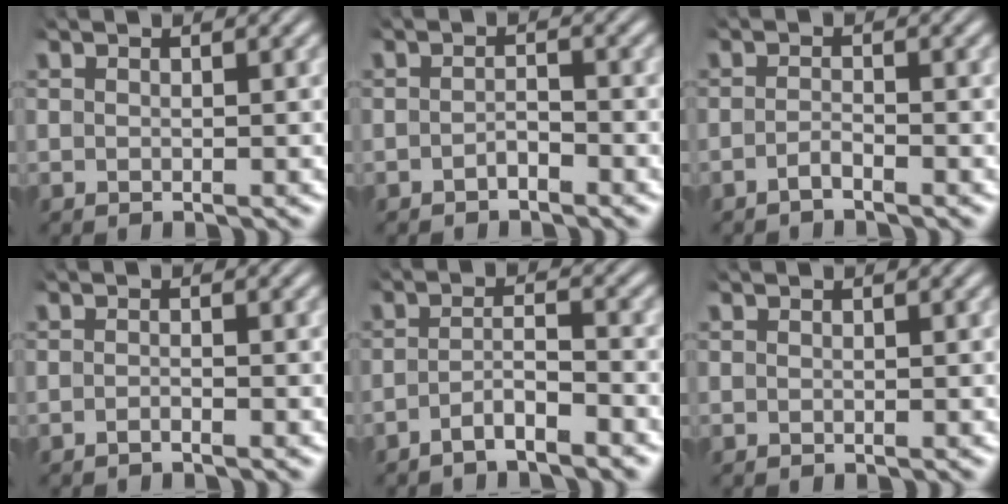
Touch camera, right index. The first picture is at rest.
{"total": 1.4, "force": [-1.2, 0.2, 0.6], "torque": [-0.007, -0.004, -0.021]}
{"total": 1.6, "force": [-1.6, 0.0, 0.5], "torque": [-0.012, -0.004, -0.030]}
{"total": 1.0, "force": [-1.0, -0.1, 0.2], "torque": [-0.007, -0.002, -0.021]}
{"total": 3.3, "force": [-2.8, 0.5, 1.8], "torque": [-0.029, -0.009, -0.046]}
{"total": 0.0}